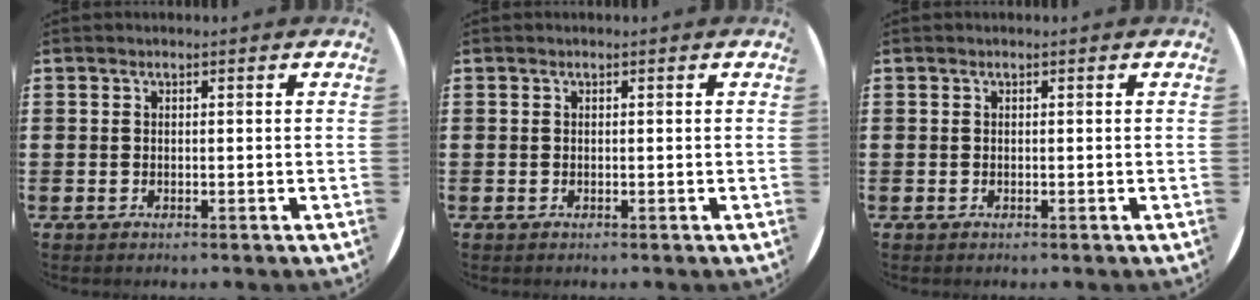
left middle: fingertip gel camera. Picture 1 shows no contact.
{"total": 0.0}
{"total": 0.0}